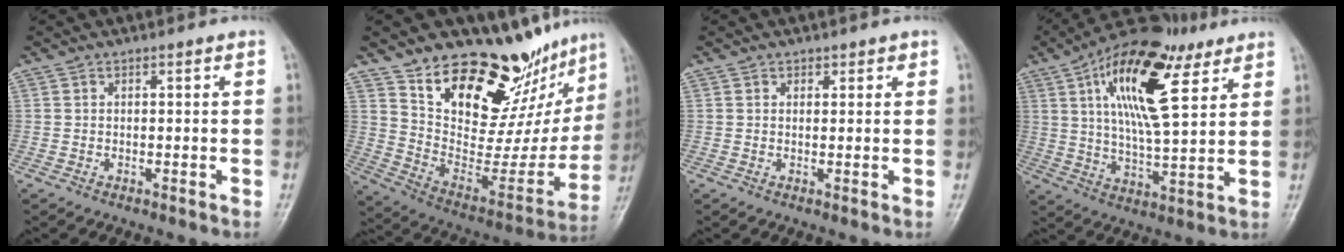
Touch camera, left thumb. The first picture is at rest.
{"total": 24.6, "force": [18.2, 11.0, 12.4], "torque": [-0.127, -0.111, 0.288]}
{"total": 1.5, "force": [0.9, 1.1, 0.3], "torque": [0.013, -0.004, 0.009]}
{"total": 20.4, "force": [8.8, 7.9, 16.6], "torque": [-0.259, -0.018, 0.144]}